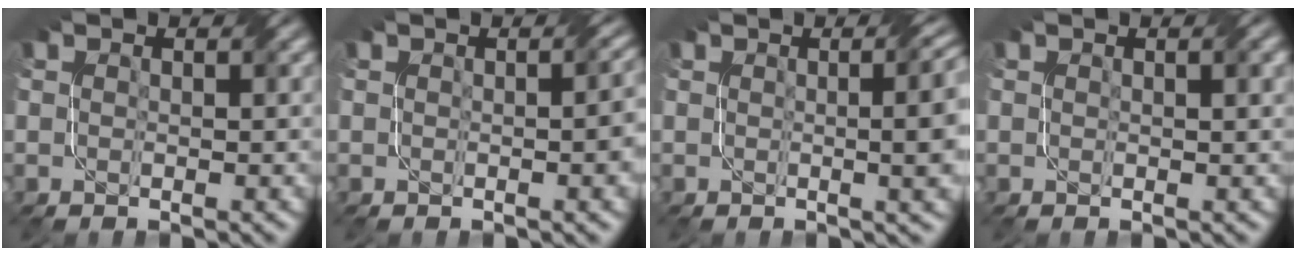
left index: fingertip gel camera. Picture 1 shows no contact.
{"total": 3.2, "force": [-0.1, 1.0, 3.0], "torque": [-0.024, 0.010, -0.002]}
{"total": 8.2, "force": [0.6, 3.4, 7.4], "torque": [-0.034, 0.023, 0.001]}
{"total": 1.3, "force": [0.7, 0.2, 1.0], "torque": [-0.013, 0.003, 0.012]}